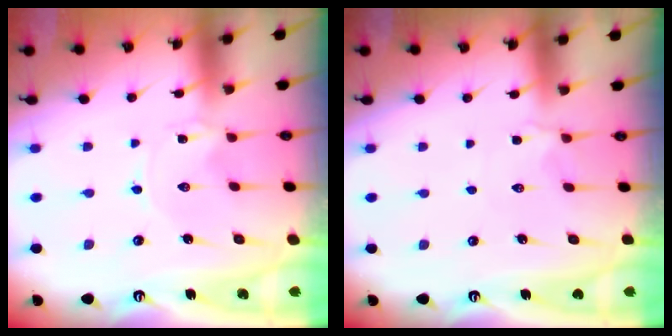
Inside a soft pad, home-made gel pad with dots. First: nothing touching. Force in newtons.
{"total": 2.1, "press": 2.0, "slide": 0.8}